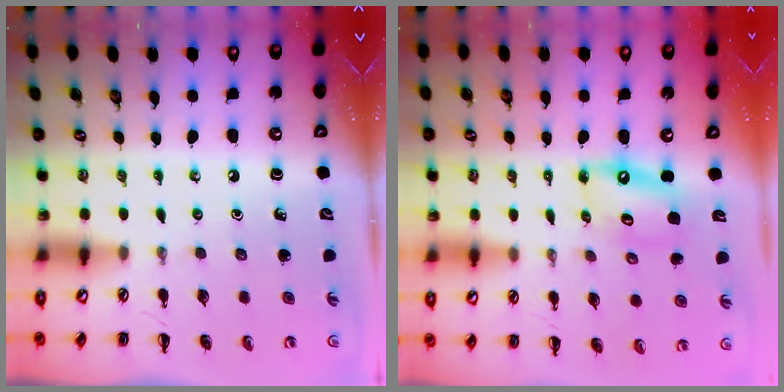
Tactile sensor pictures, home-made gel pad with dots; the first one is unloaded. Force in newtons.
{"total": 11.3, "press": 11.0, "slide": 2.9}